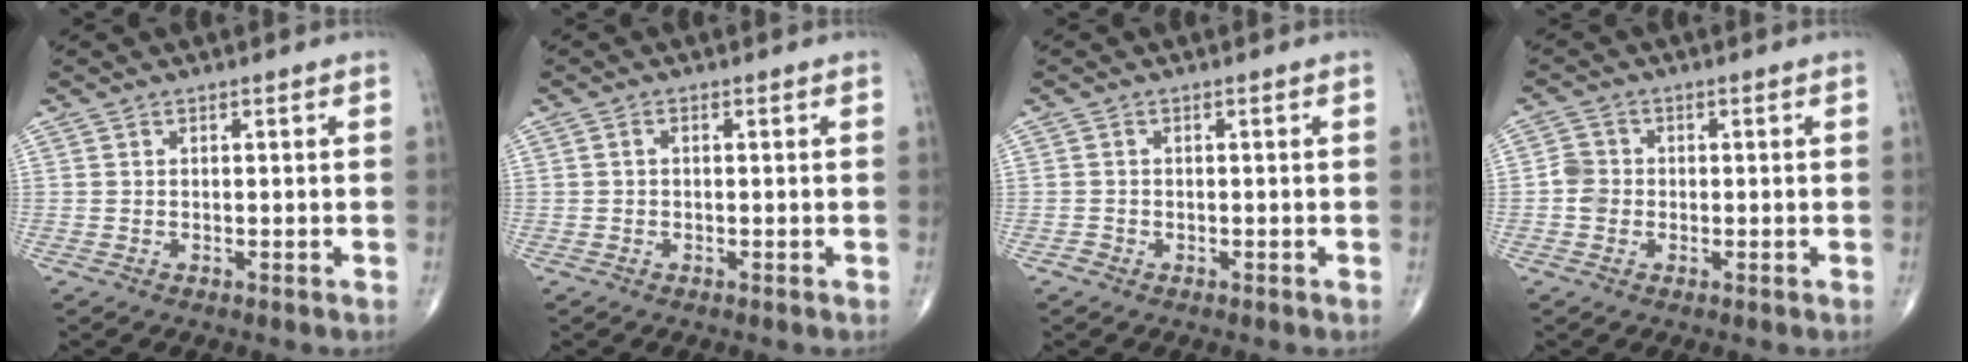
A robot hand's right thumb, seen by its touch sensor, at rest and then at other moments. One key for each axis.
{"total": 0.8, "fx": 0.0, "fy": 0.5, "fz": 0.6, "tx": -0.009, "ty": 0.001, "tz": -0.004}
{"total": 0.8, "fx": -0.5, "fy": 0.7, "fz": 0.1, "tx": 0.001, "ty": 0.003, "tz": -0.014}
{"total": 3.2, "fx": -0.6, "fy": 2.9, "fz": 1.4, "tx": -0.015, "ty": 0.007, "tz": -0.016}